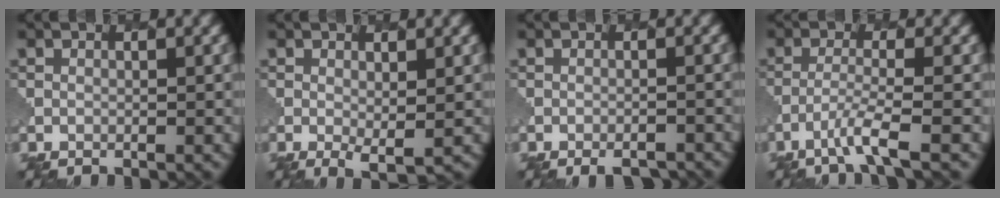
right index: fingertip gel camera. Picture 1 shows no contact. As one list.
[{"total": 1.6, "force": [0.3, 0.5, 1.5], "torque": [-0.029, -0.014, 0.010]}, {"total": 2.6, "force": [-2.3, 0.6, 1.2], "torque": [-0.011, 0.003, -0.030]}, {"total": 3.1, "force": [-1.9, 0.1, 2.4], "torque": [-0.044, 0.000, -0.053]}]